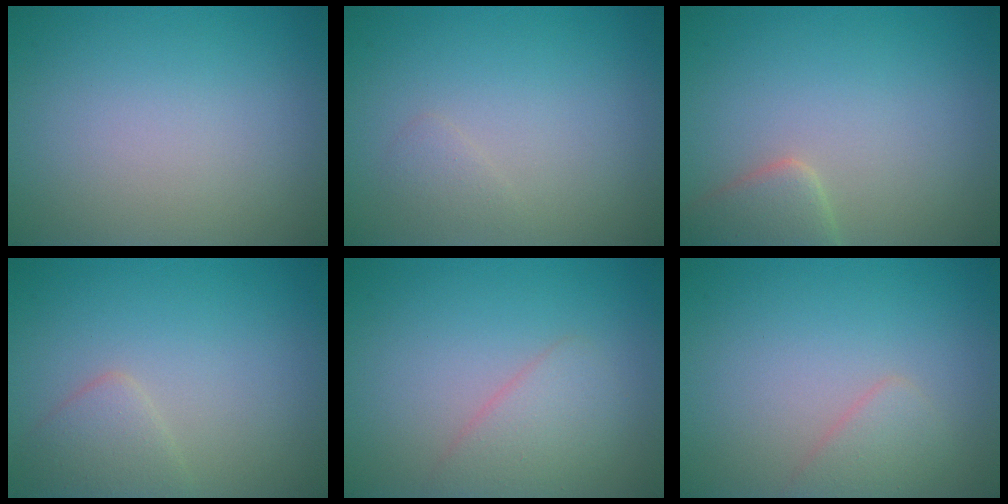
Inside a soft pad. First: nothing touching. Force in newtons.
{"total": 0.8, "press": 0.8, "slide": 0.0}
{"total": 3.0, "press": 3.0, "slide": 0.2}
{"total": 2.0, "press": 2.0, "slide": 0.0}
{"total": 2.3, "press": 2.3, "slide": 0.0}
{"total": 1.6, "press": 1.6, "slide": 0.1}